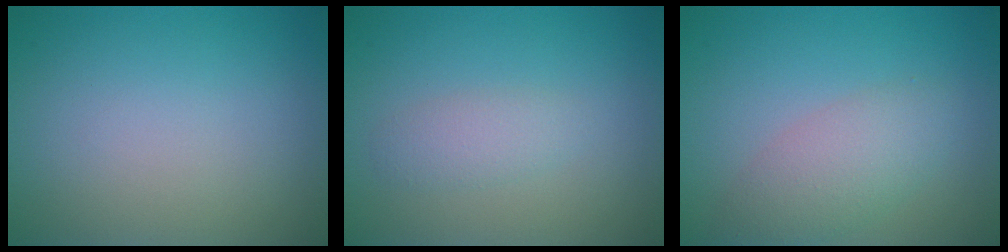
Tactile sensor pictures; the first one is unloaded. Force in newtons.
{"total": 1.6, "press": 1.6, "slide": 0.1}
{"total": 3.4, "press": 3.4, "slide": 0.1}